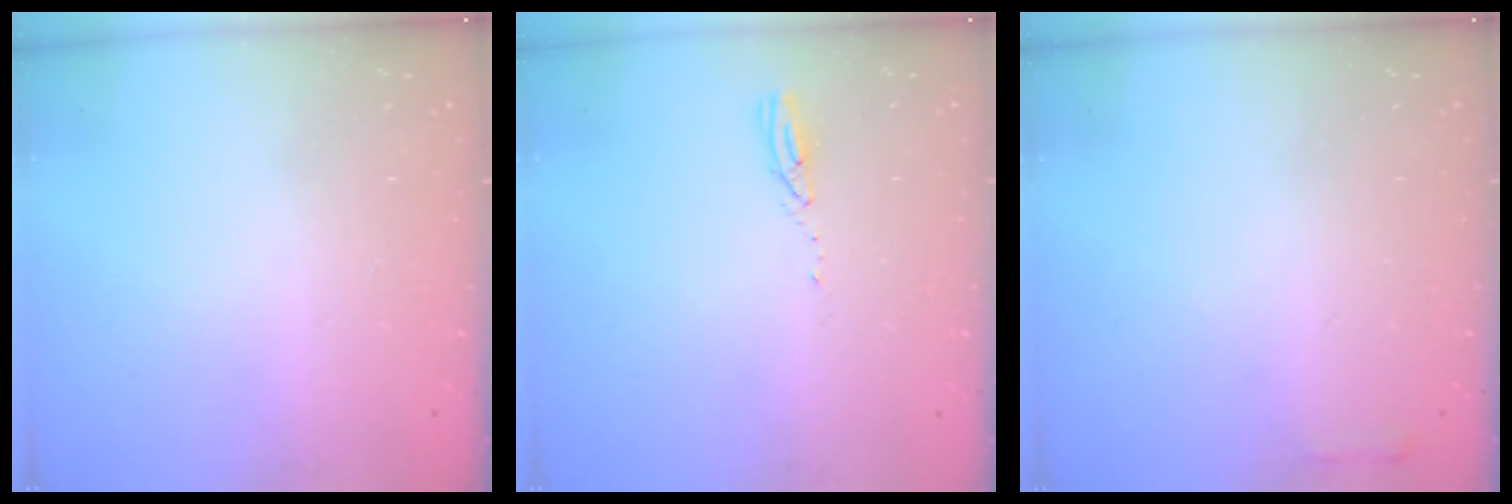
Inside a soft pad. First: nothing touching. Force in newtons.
{"total": 3.4, "press": 3.4, "slide": 0.3}
{"total": 2.1, "press": 2.0, "slide": 0.5}